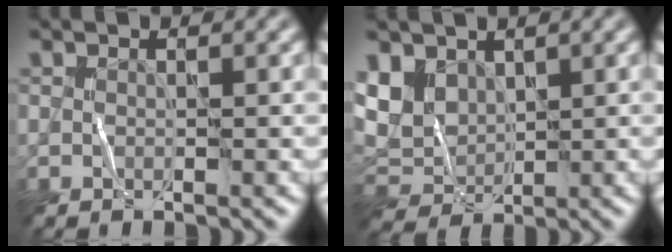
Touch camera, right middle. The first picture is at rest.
{"total": 4.7, "force": [1.9, 3.5, 2.4], "torque": [-0.056, -0.001, 0.039]}